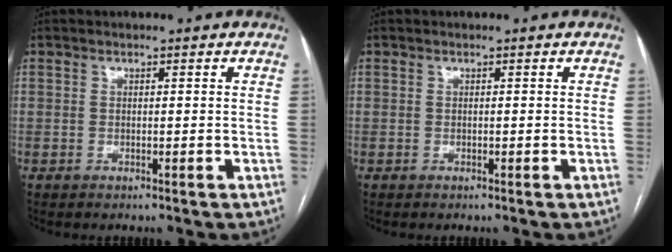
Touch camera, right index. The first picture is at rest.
{"total": 0.0}